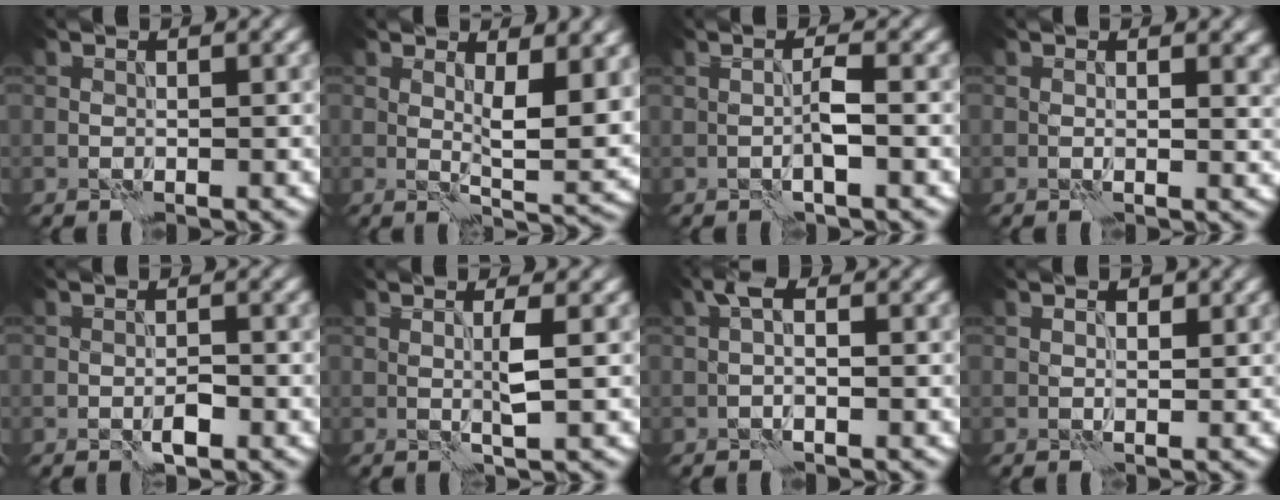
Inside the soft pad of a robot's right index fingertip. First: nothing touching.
{"total": 5.6, "force": [1.5, 1.7, 5.1], "torque": [-0.080, -0.012, 0.030]}
{"total": 2.0, "force": [-0.3, 0.1, 1.9], "torque": [-0.037, 0.002, -0.007]}
{"total": 2.6, "force": [0.6, 1.4, 2.1], "torque": [-0.024, -0.005, 0.012]}
{"total": 1.5, "force": [-0.8, 0.5, 1.2], "torque": [-0.020, 0.001, -0.015]}
{"total": 1.9, "force": [0.3, 0.0, 1.9], "torque": [-0.041, -0.001, 0.004]}
{"total": 1.9, "force": [0.3, 0.6, 1.7], "torque": [-0.034, 0.006, 0.001]}
{"total": 1.6, "force": [0.7, 0.8, 1.2], "torque": [-0.011, -0.004, 0.011]}